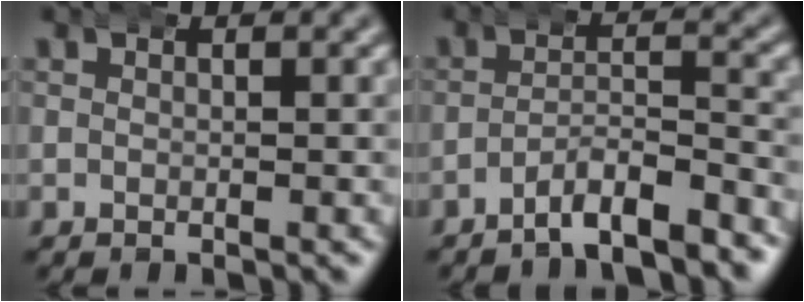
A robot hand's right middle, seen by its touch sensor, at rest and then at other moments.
{"total": 5.7, "force": [-4.9, 1.7, 2.3], "torque": [-0.023, -0.004, -0.084]}